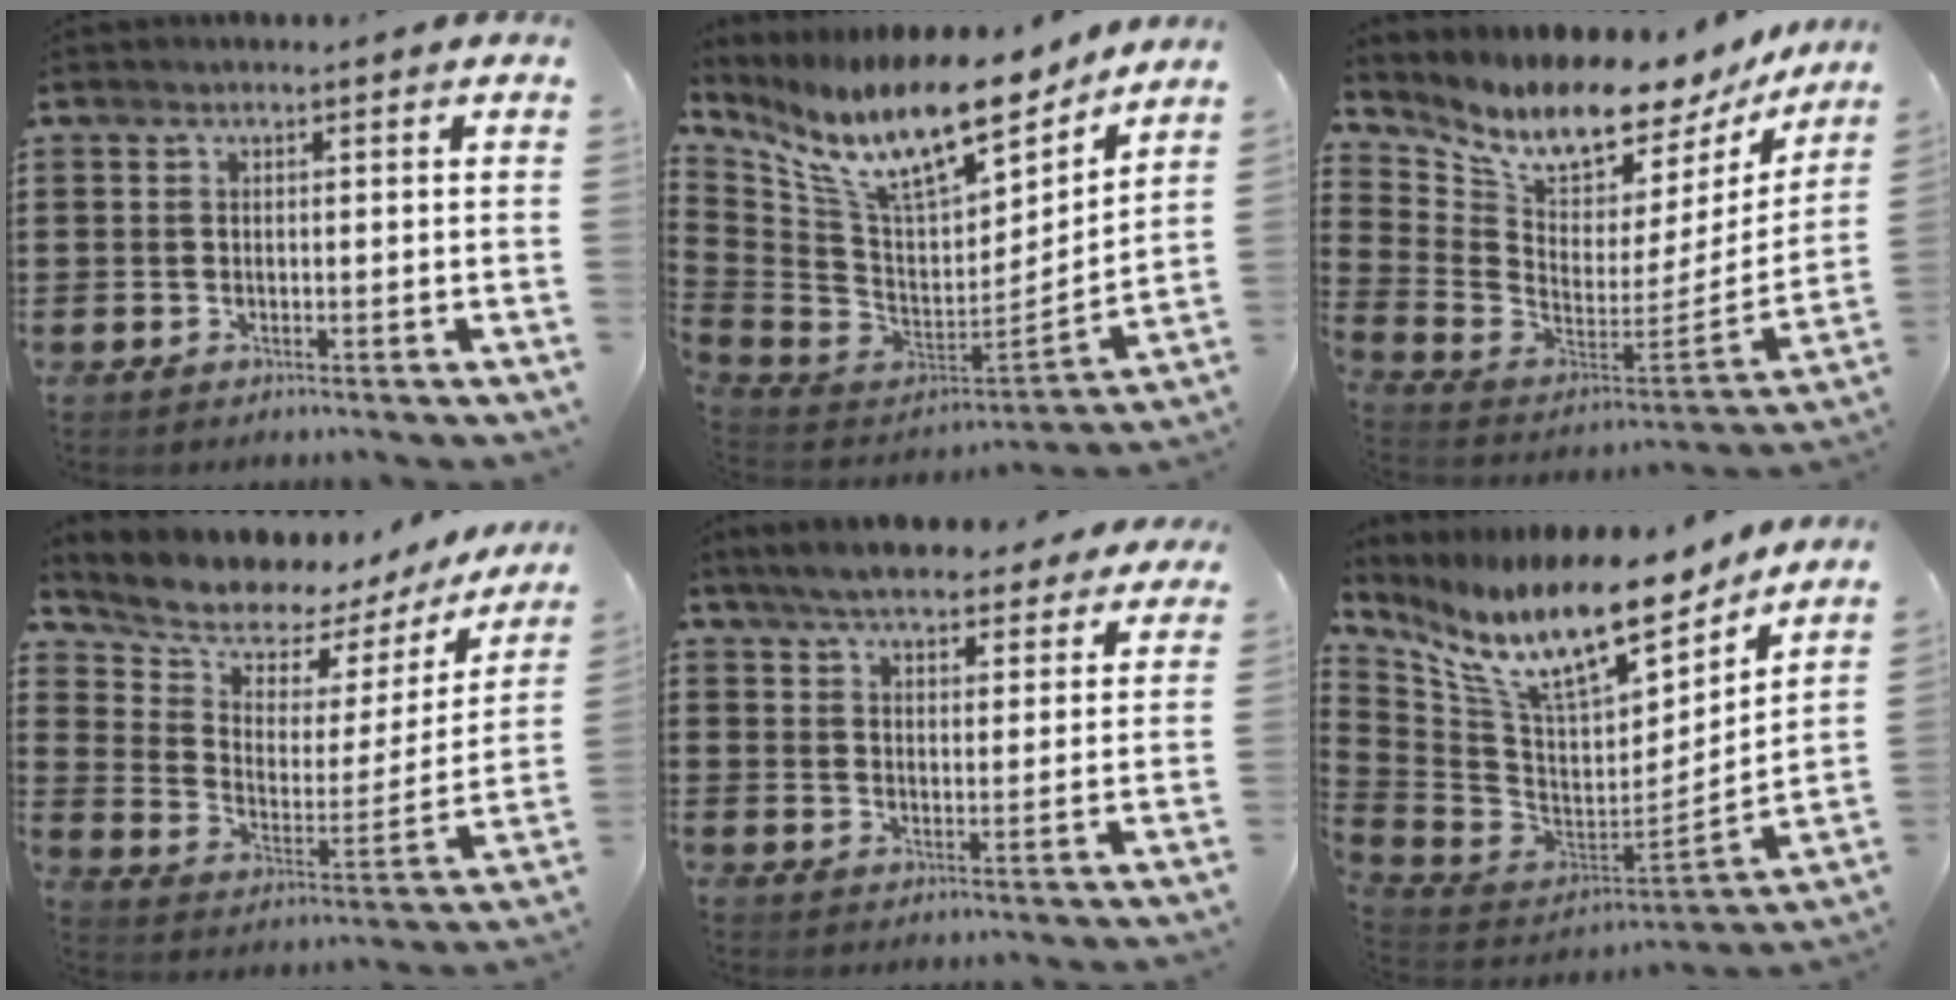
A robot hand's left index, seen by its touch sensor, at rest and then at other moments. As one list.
[{"total": 16.7, "force": [11.4, 4.4, 11.4], "torque": [-0.230, -0.081, 0.195]}, {"total": 8.8, "force": [7.6, 2.4, 3.9], "torque": [-0.103, -0.072, 0.127]}, {"total": 6.7, "force": [6.2, 2.3, 1.0], "torque": [-0.056, -0.055, 0.104]}, {"total": 6.0, "force": [5.7, 0.9, 1.8], "torque": [-0.058, -0.017, 0.102]}, {"total": 16.8, "force": [11.5, 4.6, 11.3], "torque": [-0.240, -0.076, 0.197]}]